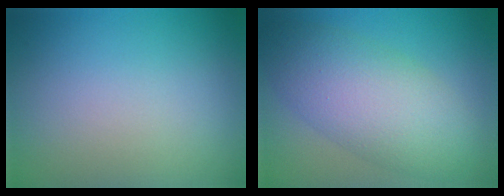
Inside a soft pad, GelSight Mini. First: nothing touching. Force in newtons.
{"total": 7.5, "press": 7.5, "slide": 0.1}